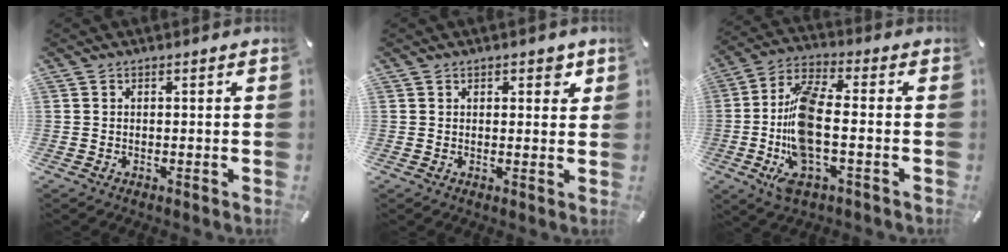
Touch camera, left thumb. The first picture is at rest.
{"total": 2.6, "force": [1.4, 1.6, 1.5], "torque": [-0.008, -0.003, 0.017]}
{"total": 15.8, "force": [-1.6, 5.8, 14.6], "torque": [-0.318, -0.017, -0.027]}